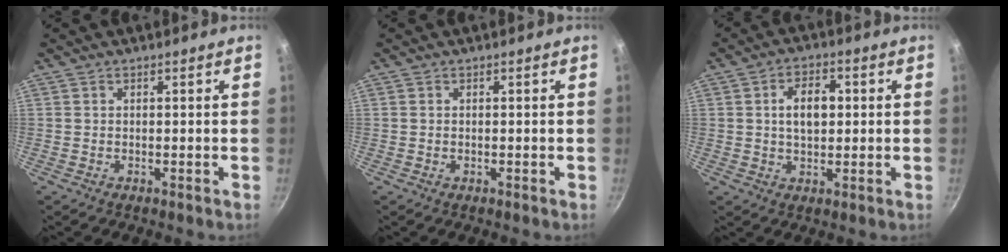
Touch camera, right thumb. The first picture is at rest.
{"total": 0.0}
{"total": 7.1, "force": [0.9, 4.4, 5.5], "torque": [-0.074, 0.009, 0.013]}